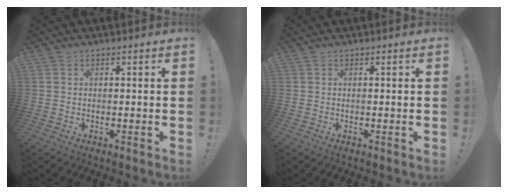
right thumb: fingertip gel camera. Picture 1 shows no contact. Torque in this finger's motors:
{"motor_torque": [0.00, 0.00, -0.03, -0.03, 0.00]}